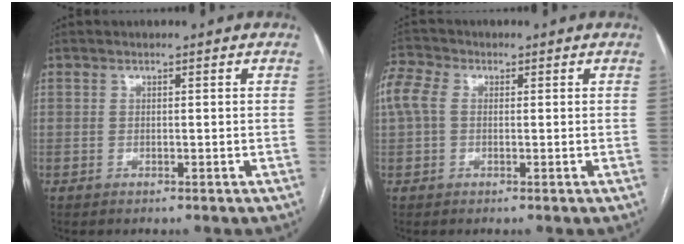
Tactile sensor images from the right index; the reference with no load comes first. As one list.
[{"total": 6.2, "force": [1.1, 4.3, 4.2], "torque": [-0.124, 0.035, 0.022]}]